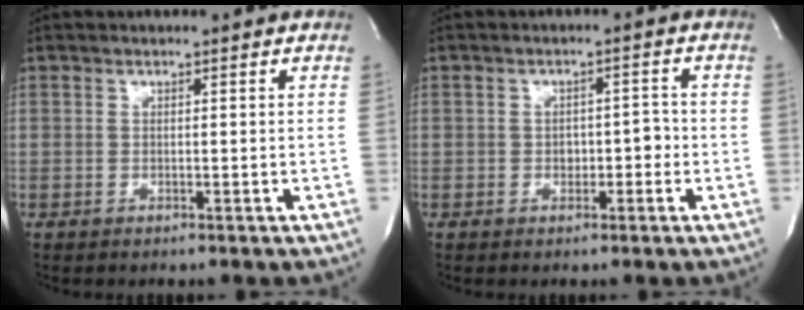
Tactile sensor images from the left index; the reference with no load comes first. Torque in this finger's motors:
{"motor_torque": [-0.11, 0.14, 0.00, 0.00]}